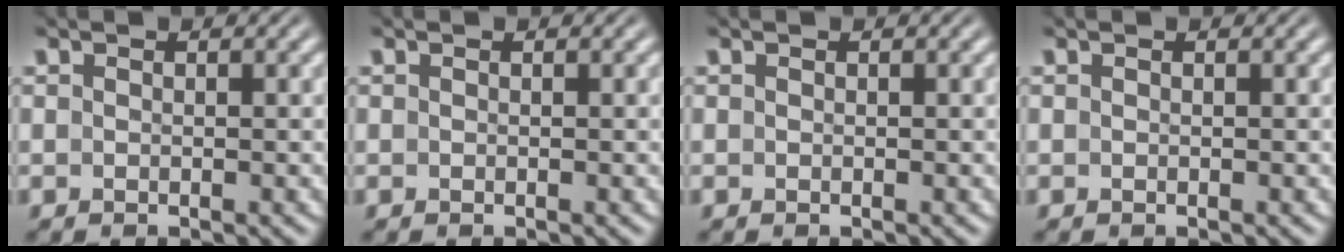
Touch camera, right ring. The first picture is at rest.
{"total": 0.0}
{"total": 0.0}
{"total": 0.0}